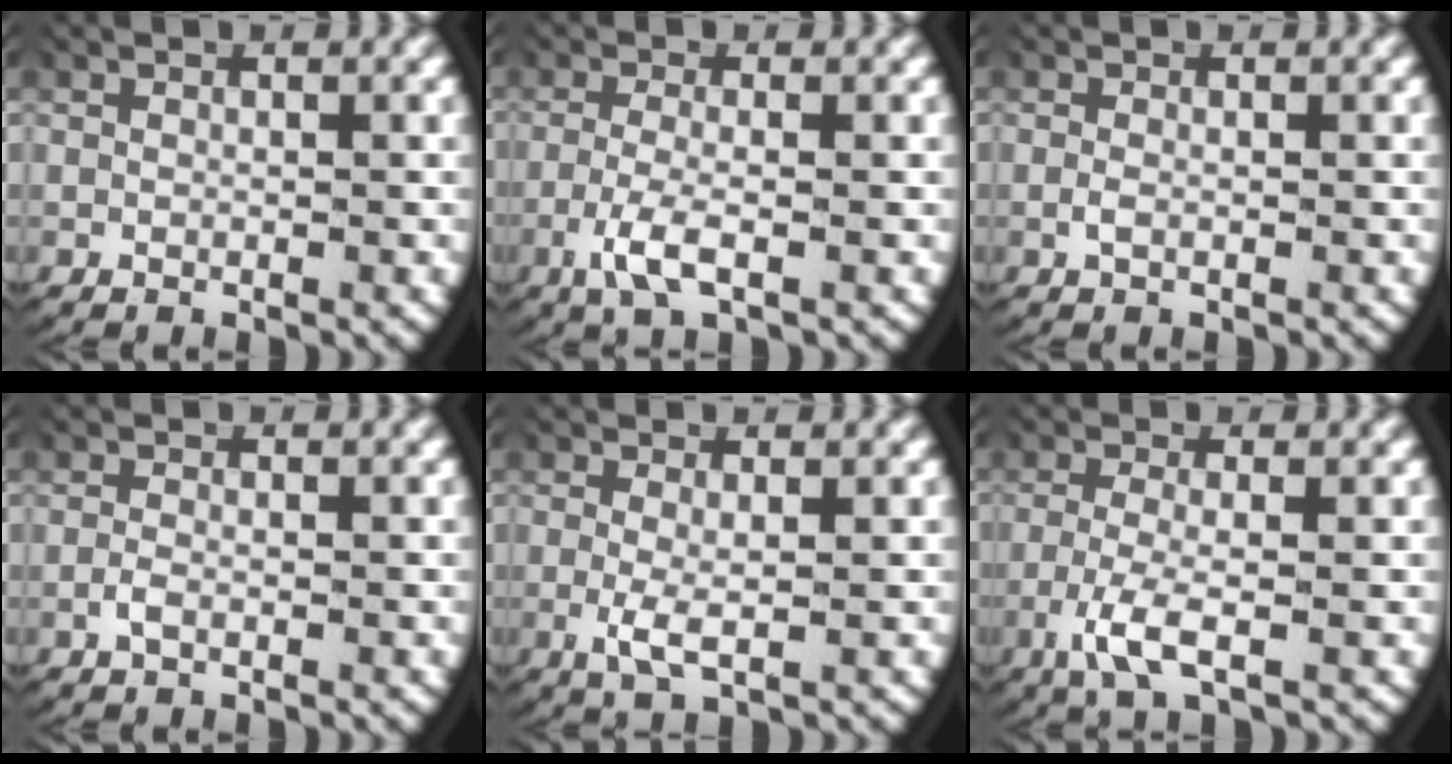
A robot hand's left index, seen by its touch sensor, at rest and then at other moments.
{"total": 3.2, "force": [-1.3, 0.8, 2.8], "torque": [-0.074, -0.014, -0.018]}
{"total": 0.6, "force": [-0.2, 0.1, 0.5], "torque": [-0.021, -0.006, -0.001]}
{"total": 0.9, "force": [-0.5, 0.2, 0.6], "torque": [-0.022, -0.005, -0.010]}
{"total": 2.4, "force": [-0.3, 0.7, 2.2], "torque": [-0.059, -0.017, 0.003]}
{"total": 3.6, "force": [-1.2, 0.9, 3.2], "torque": [-0.085, -0.016, -0.016]}